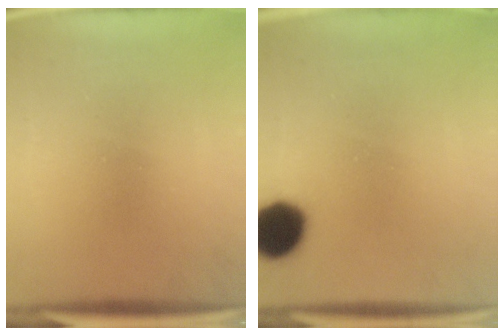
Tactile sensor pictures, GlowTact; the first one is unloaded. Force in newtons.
{"total": 11.3}